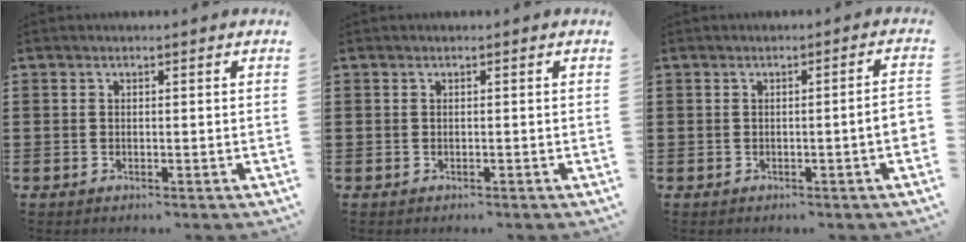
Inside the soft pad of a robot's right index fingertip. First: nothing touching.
{"total": 0.0}
{"total": 2.9, "force": [-0.8, -0.1, 2.8], "torque": [-0.045, -0.006, -0.014]}